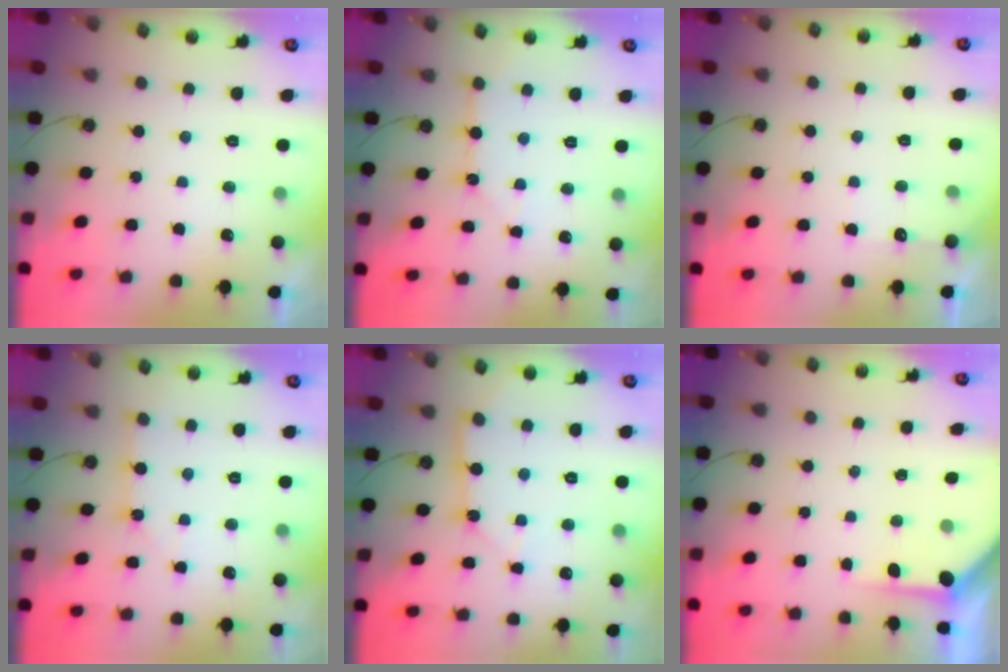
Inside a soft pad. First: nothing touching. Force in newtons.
{"total": 5.9, "press": 5.9, "slide": 0.4}
{"total": 4.8, "press": 4.8, "slide": 0.5}
{"total": 1.8, "press": 1.8, "slide": 0.1}
{"total": 8.5, "press": 8.4, "slide": 0.8}
{"total": 3.9, "press": 3.9, "slide": 0.4}